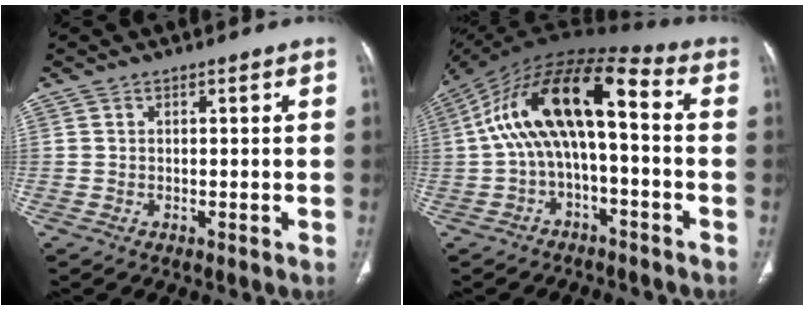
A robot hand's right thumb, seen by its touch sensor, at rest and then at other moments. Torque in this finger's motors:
{"motor_torque": [2.15, 2.18, 1.82, -0.95, 0.61]}